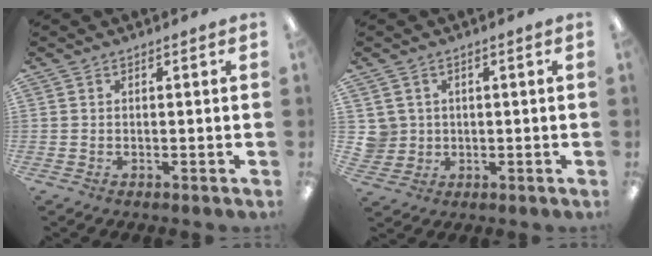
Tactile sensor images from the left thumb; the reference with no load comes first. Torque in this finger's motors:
{"motor_torque": [-0.15, 0.15, -0.10, -0.10, 0.00]}